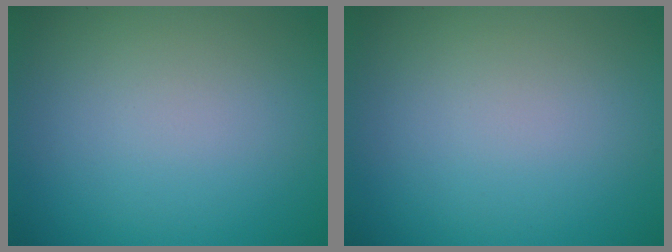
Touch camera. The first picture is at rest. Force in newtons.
{"total": 0.0}